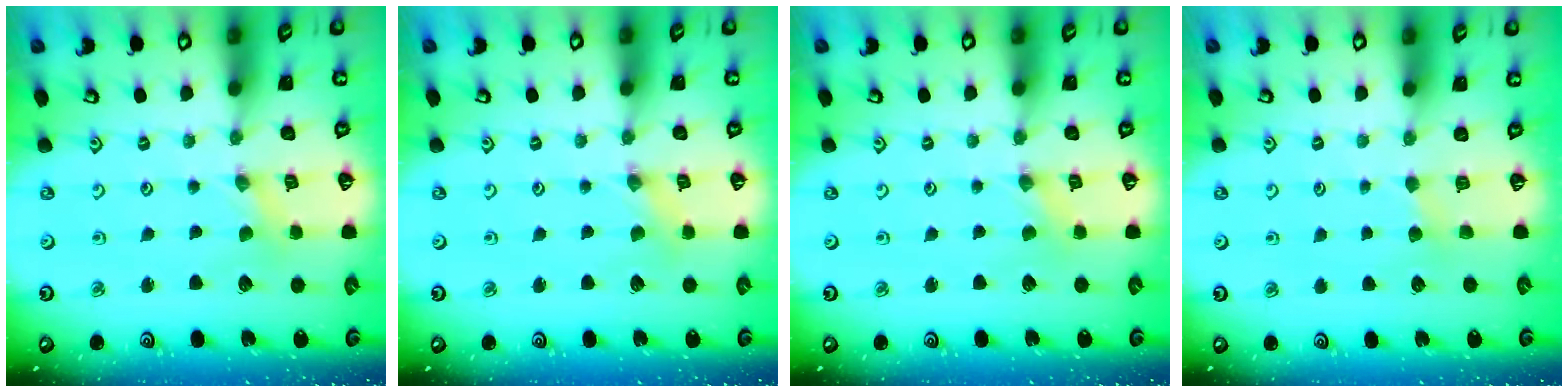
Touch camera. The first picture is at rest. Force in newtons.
{"total": 0.8, "press": 0.8, "slide": 0.0}
{"total": 0.0}
{"total": 3.2, "press": 3.2, "slide": 0.5}